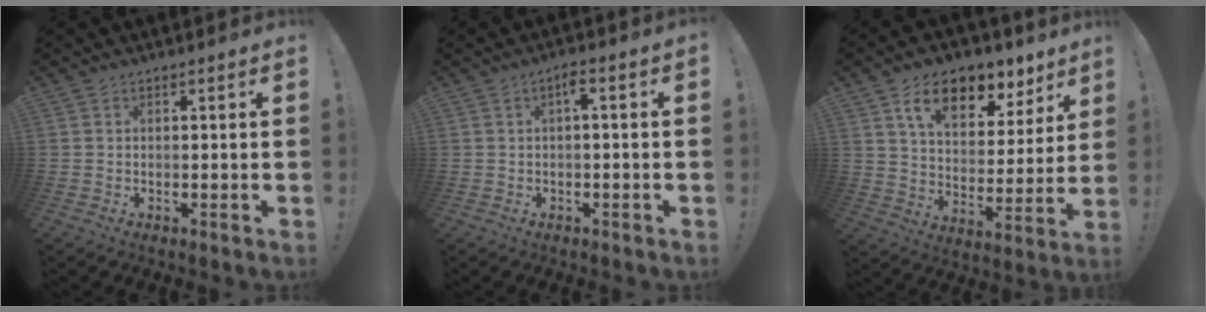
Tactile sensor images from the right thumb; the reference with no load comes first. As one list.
[{"total": 2.9, "force": [-0.2, 0.3, 2.8], "torque": [-0.055, 0.003, -0.008]}, {"total": 14.7, "force": [9.2, 8.0, 8.2], "torque": [-0.131, -0.050, 0.162]}]